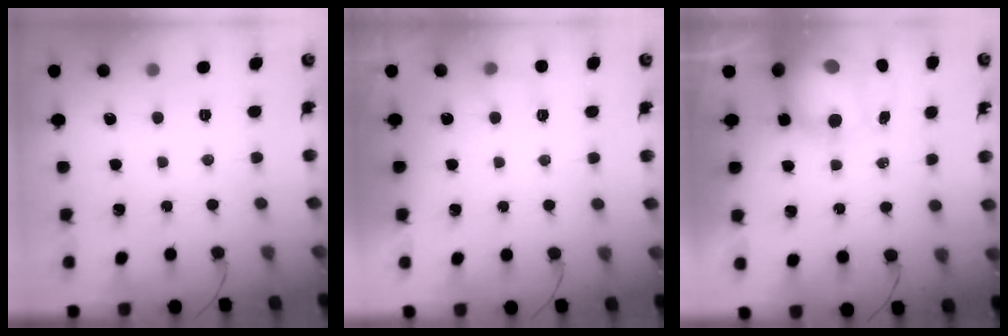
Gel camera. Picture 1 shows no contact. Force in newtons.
{"total": 2.6, "press": 2.5, "slide": 0.7}
{"total": 12.0, "press": 11.6, "slide": 3.0}